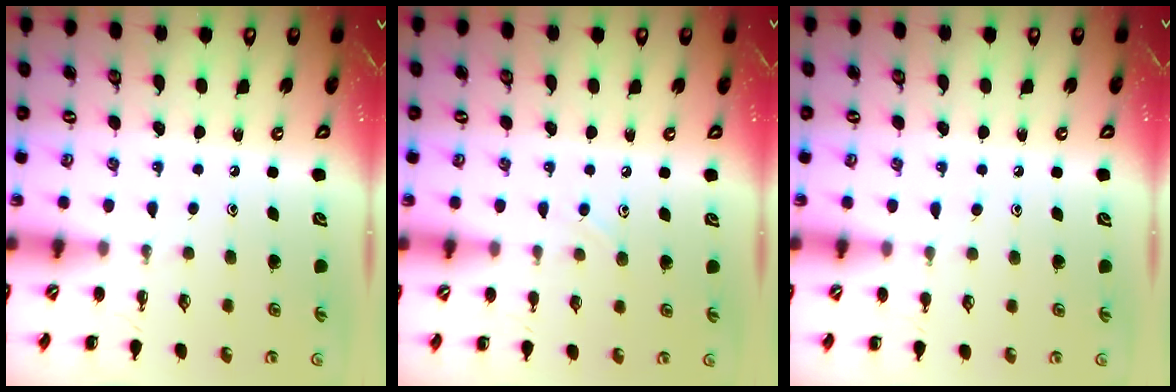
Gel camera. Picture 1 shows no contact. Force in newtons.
{"total": 4.4, "press": 4.2, "slide": 1.6}
{"total": 5.1, "press": 4.8, "slide": 1.8}